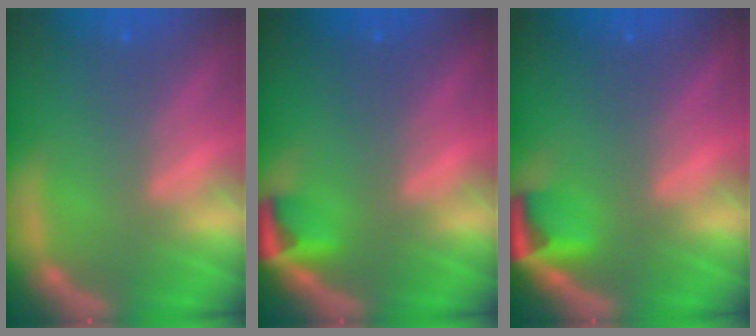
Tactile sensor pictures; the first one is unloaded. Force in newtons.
{"total": 2.4}
{"total": 2.9}